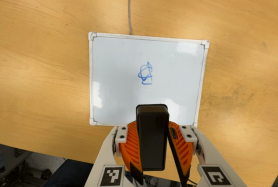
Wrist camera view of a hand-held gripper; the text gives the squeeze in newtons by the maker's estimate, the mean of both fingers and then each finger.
{"total": 8.4, "left": 8.2, "right": 8.5}